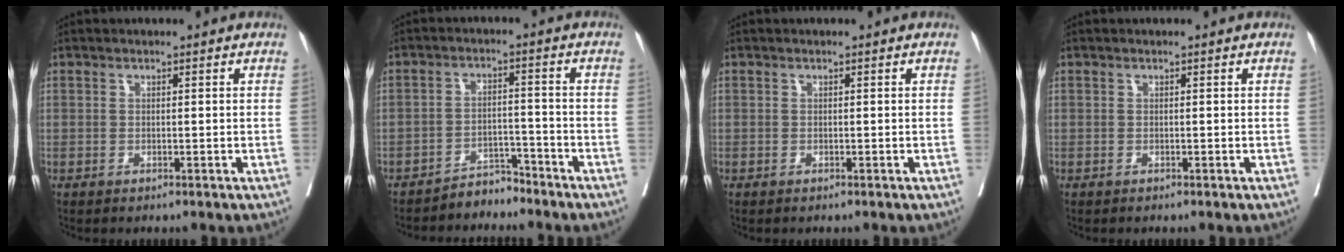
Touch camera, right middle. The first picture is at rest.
{"total": 3.7, "force": [-3.6, 0.9, 0.0], "torque": [0.004, -0.001, -0.062]}
{"total": 0.0}
{"total": 0.0}